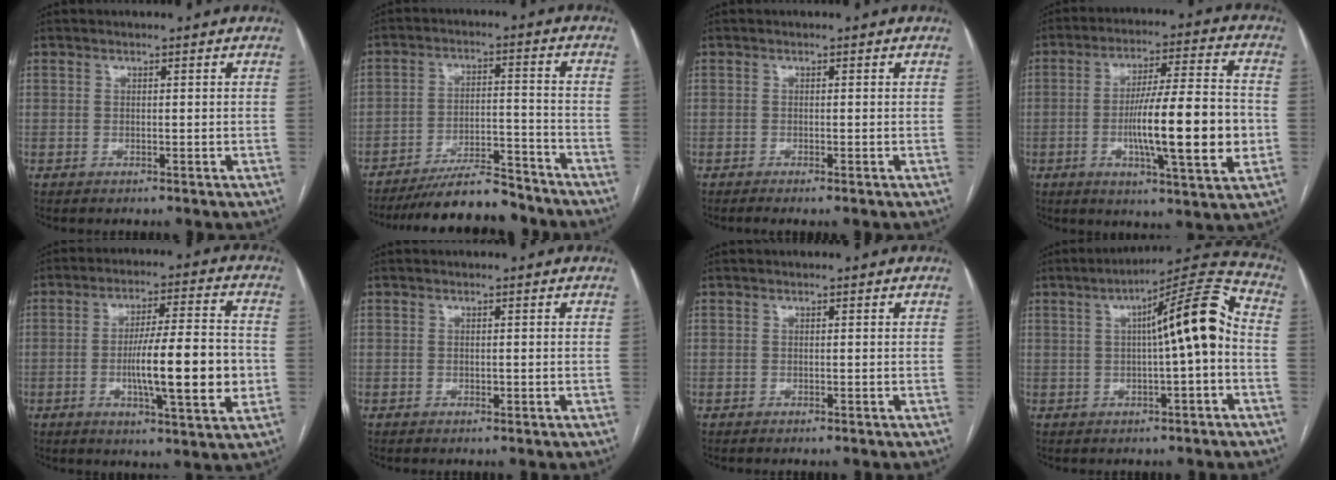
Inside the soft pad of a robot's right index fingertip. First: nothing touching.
{"total": 11.8, "force": [-10.8, 1.9, 4.4], "torque": [-0.063, 0.011, -0.176]}
{"total": 0.9, "force": [-0.5, -0.1, 0.8], "torque": [-0.014, 0.000, -0.009]}
{"total": 16.8, "force": [-2.7, 1.5, 16.5], "torque": [-0.268, -0.001, -0.045]}
{"total": 14.3, "force": [-2.3, 1.6, 14.0], "torque": [-0.226, -0.001, -0.036]}
{"total": 0.5, "force": [-0.1, 0.4, 0.4], "torque": [-0.007, 0.000, -0.001]}
{"total": 0.0}
{"total": 11.6, "force": [0.4, 0.6, 11.6], "torque": [-0.167, 0.033, 0.002]}